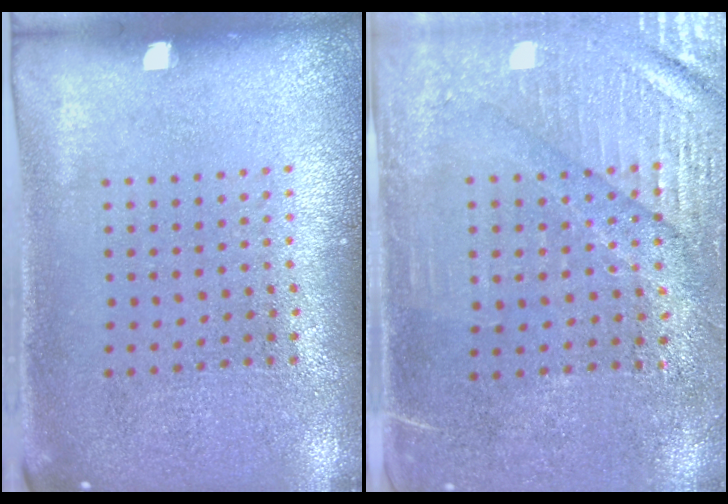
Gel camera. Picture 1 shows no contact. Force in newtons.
{"total": 3.4, "press": 3.0, "slide": 1.7}